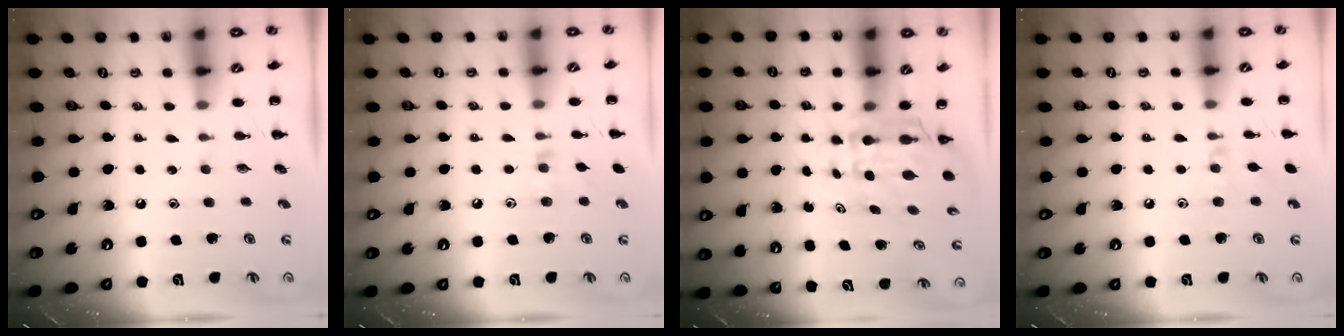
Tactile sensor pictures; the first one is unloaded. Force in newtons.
{"total": 5.9, "press": 5.7, "slide": 1.4}
{"total": 5.8, "press": 5.3, "slide": 2.3}
{"total": 6.0, "press": 5.8, "slide": 1.6}